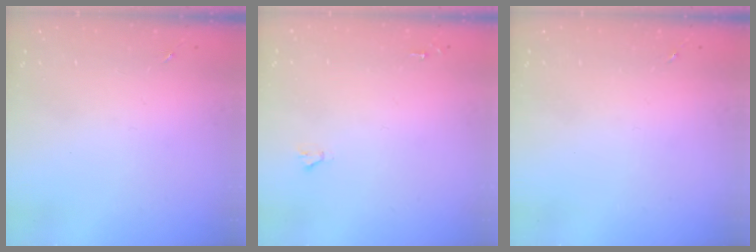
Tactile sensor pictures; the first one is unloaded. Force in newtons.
{"total": 1.6, "press": 1.6, "slide": 0.1}
{"total": 0.0}